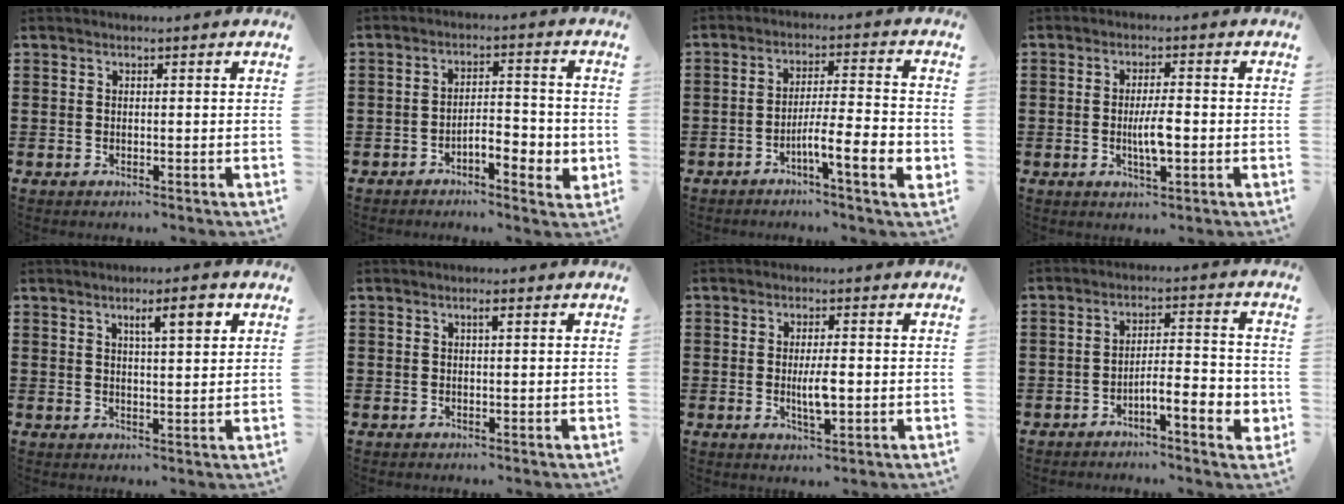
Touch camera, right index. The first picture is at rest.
{"total": 4.5, "force": [-2.3, 1.7, 3.5], "torque": [-0.059, 0.010, -0.043]}
{"total": 8.1, "force": [-3.4, 1.1, 7.3], "torque": [-0.125, -0.003, -0.059]}
{"total": 4.7, "force": [-0.7, 1.1, 4.5], "torque": [-0.093, -0.004, -0.019]}
{"total": 4.8, "force": [2.3, 0.9, 4.1], "torque": [-0.069, 0.001, 0.034]}
{"total": 1.0, "force": [0.3, 0.1, 0.9], "torque": [-0.018, 0.001, 0.005]}
{"total": 4.4, "force": [-0.5, 1.1, 4.2], "torque": [-0.080, -0.003, -0.011]}
{"total": 5.8, "force": [-3.0, 1.2, 4.9], "torque": [-0.072, -0.001, -0.054]}